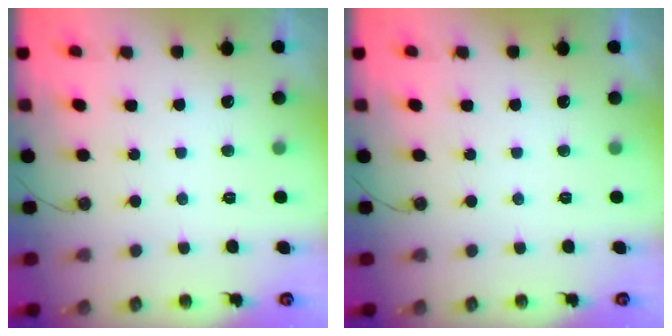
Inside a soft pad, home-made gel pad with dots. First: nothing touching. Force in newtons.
{"total": 0.0}